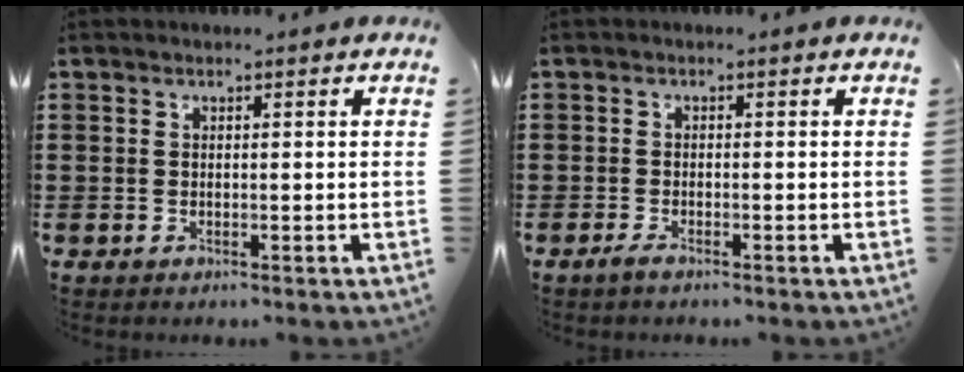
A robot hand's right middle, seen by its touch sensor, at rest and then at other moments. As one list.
[{"total": 1.2, "force": [-0.8, 0.2, 0.8], "torque": [-0.016, -0.001, -0.017]}]